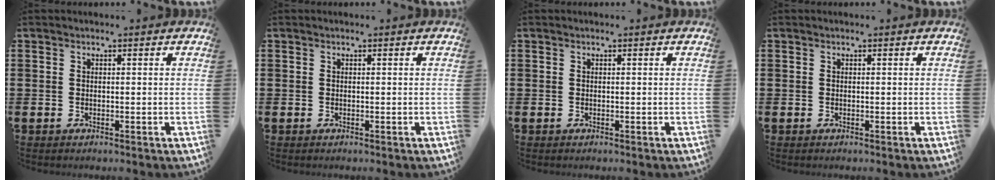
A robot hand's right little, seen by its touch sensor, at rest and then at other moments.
{"total": 0.0}
{"total": 0.0}
{"total": 0.0}